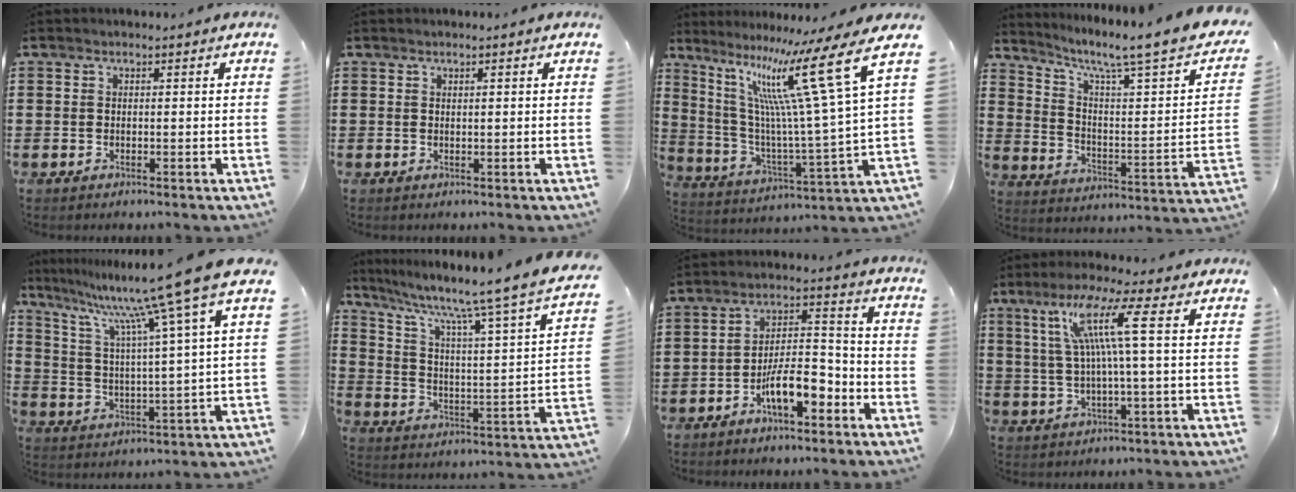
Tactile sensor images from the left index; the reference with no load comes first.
{"total": 0.5, "force": [0.3, 0.0, 0.4], "torque": [-0.008, -0.001, 0.006]}
{"total": 17.3, "force": [9.2, 2.0, 14.5], "torque": [-0.285, -0.053, 0.138]}
{"total": 6.4, "force": [4.6, 0.0, 4.4], "torque": [-0.098, -0.044, 0.063]}
{"total": 12.6, "force": [9.8, -1.4, 7.8], "torque": [-0.182, -0.064, 0.147]}
{"total": 8.6, "force": [6.8, 0.1, 5.3], "torque": [-0.114, -0.060, 0.097]}
{"total": 8.6, "force": [-5.0, 3.1, 6.2], "torque": [-0.127, 0.012, -0.094]}
{"total": 9.7, "force": [3.0, -0.5, 9.2], "torque": [-0.191, 0.003, 0.039]}